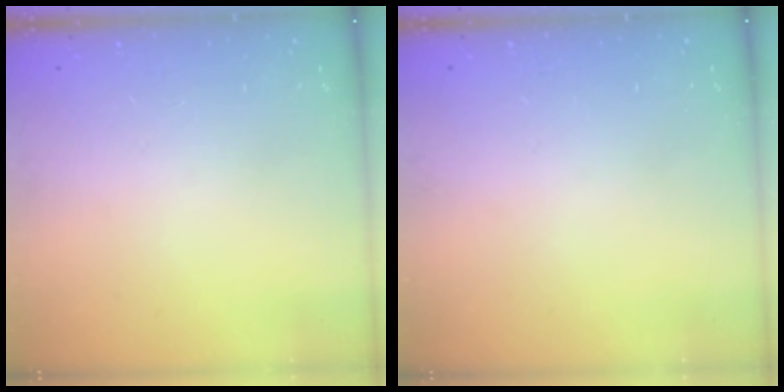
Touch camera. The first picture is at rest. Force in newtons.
{"total": 0.0}